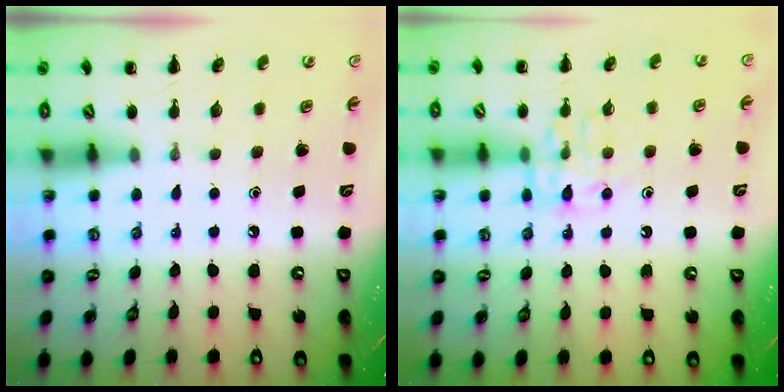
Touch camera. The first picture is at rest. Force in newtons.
{"total": 10.7, "press": 10.6, "slide": 0.8}